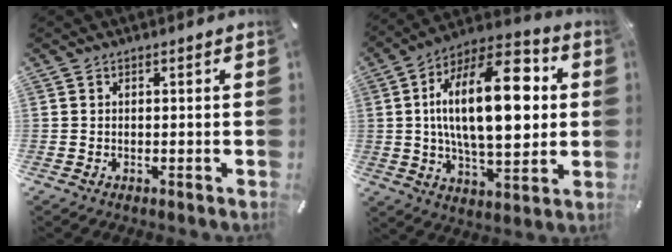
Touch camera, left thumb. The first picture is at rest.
{"total": 24.8, "force": [3.9, 12.1, 21.3], "torque": [-0.364, -0.009, 0.052]}